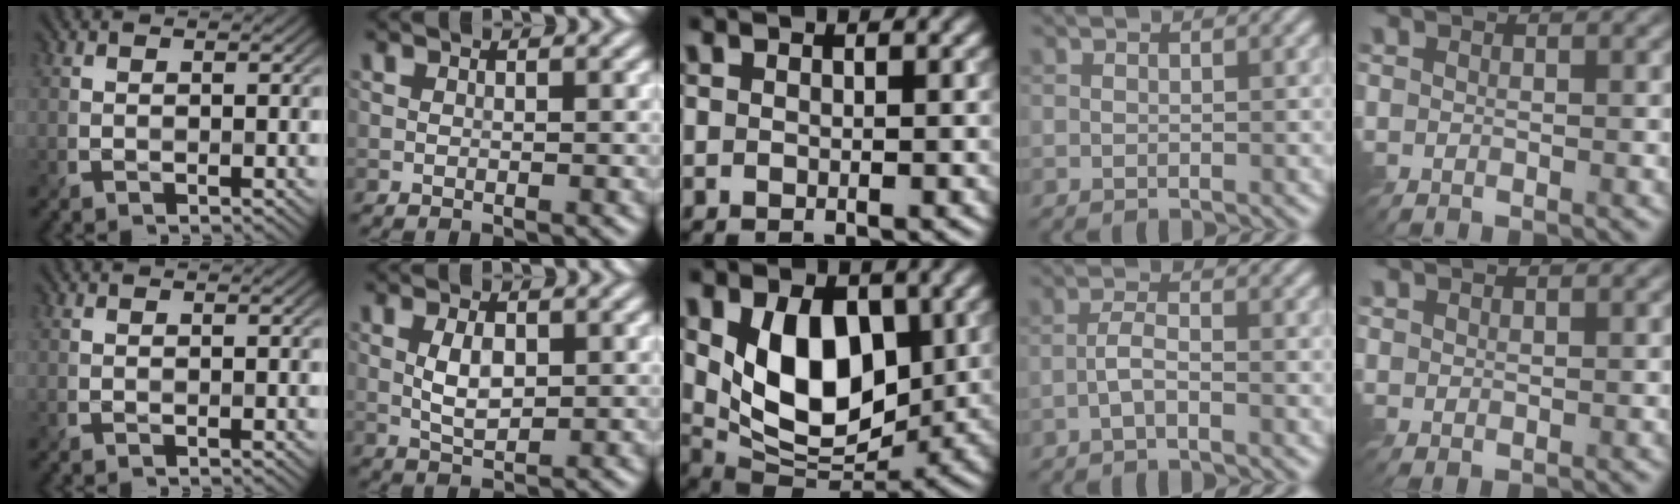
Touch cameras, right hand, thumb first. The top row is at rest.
{"index": {"total": 2.8, "force": [0.2, 1.4, 2.4], "torque": [-0.050, 0.000, 0.006]}, "middle": {"total": 9.2, "force": [1.4, 5.8, 7.0], "torque": [-0.121, -0.019, 0.030]}, "ring": {"total": 1.8, "force": [-0.8, 0.5, 1.5], "torque": [-0.033, 0.005, -0.021]}, "little": {"total": 0.7, "force": [0.6, 0.1, 0.3], "torque": [-0.012, -0.002, 0.015]}}